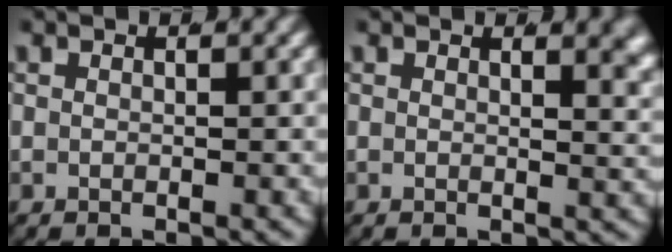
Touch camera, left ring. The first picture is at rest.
{"total": 2.4, "force": [1.4, 0.4, 1.9], "torque": [-0.015, -0.008, 0.022]}